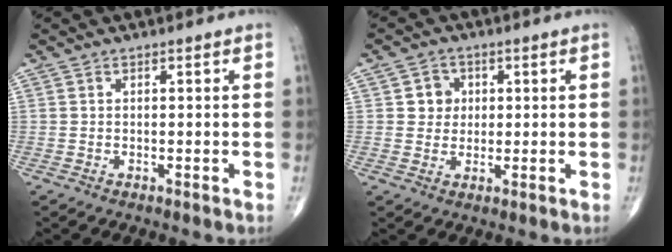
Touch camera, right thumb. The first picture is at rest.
{"total": 4.1, "force": [0.8, 3.8, 1.3], "torque": [0.005, 0.003, 0.008]}